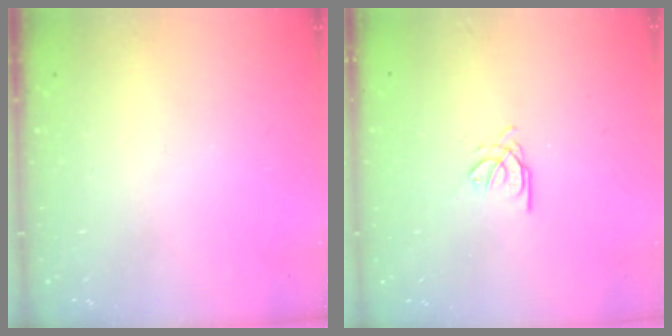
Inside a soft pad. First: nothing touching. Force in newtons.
{"total": 3.1, "press": 3.1, "slide": 0.1}